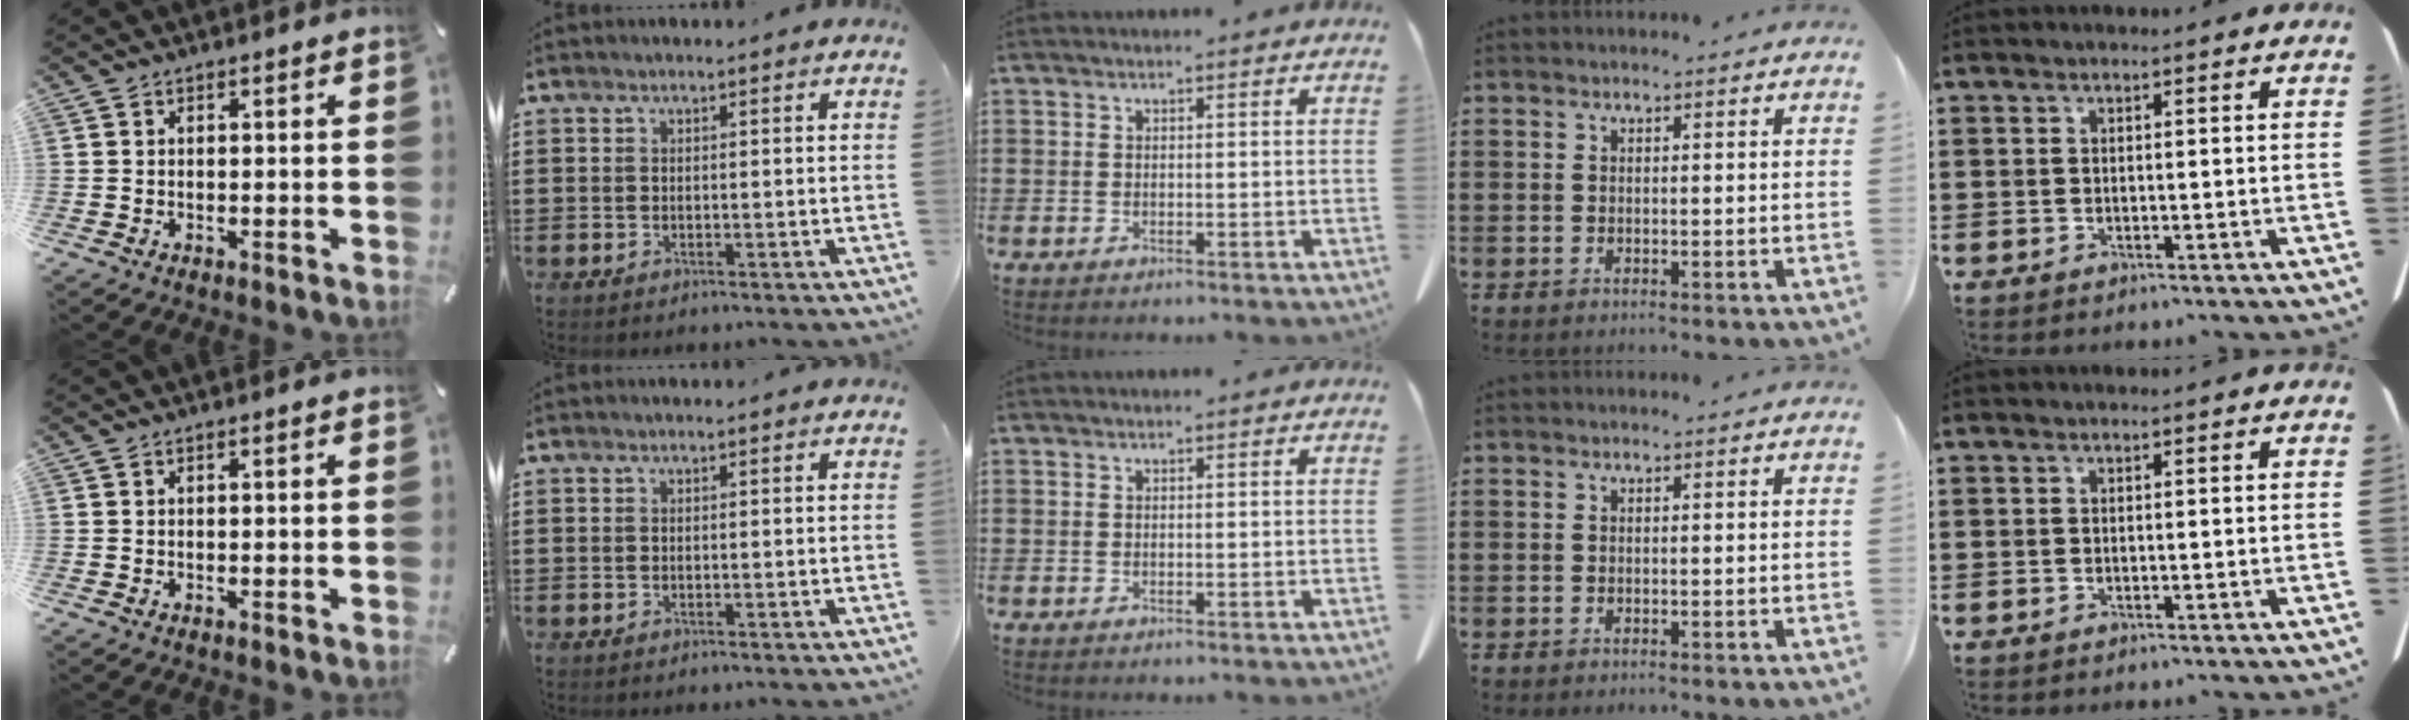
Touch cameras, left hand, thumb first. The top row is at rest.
{}